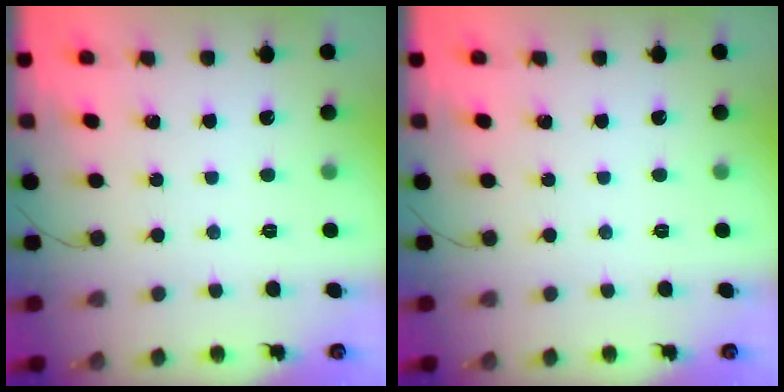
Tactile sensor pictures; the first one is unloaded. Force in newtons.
{"total": 0.0}